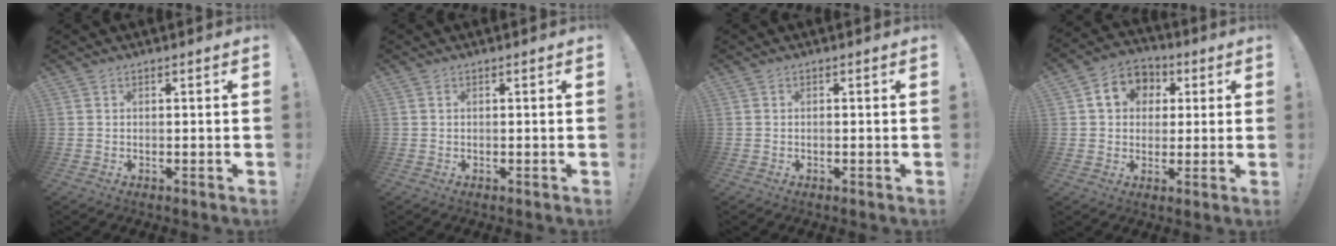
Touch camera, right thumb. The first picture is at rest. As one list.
[{"total": 0.0}, {"total": 0.0}, {"total": 10.1, "force": [2.8, 8.7, 4.4], "torque": [-0.064, 0.003, 0.058]}]